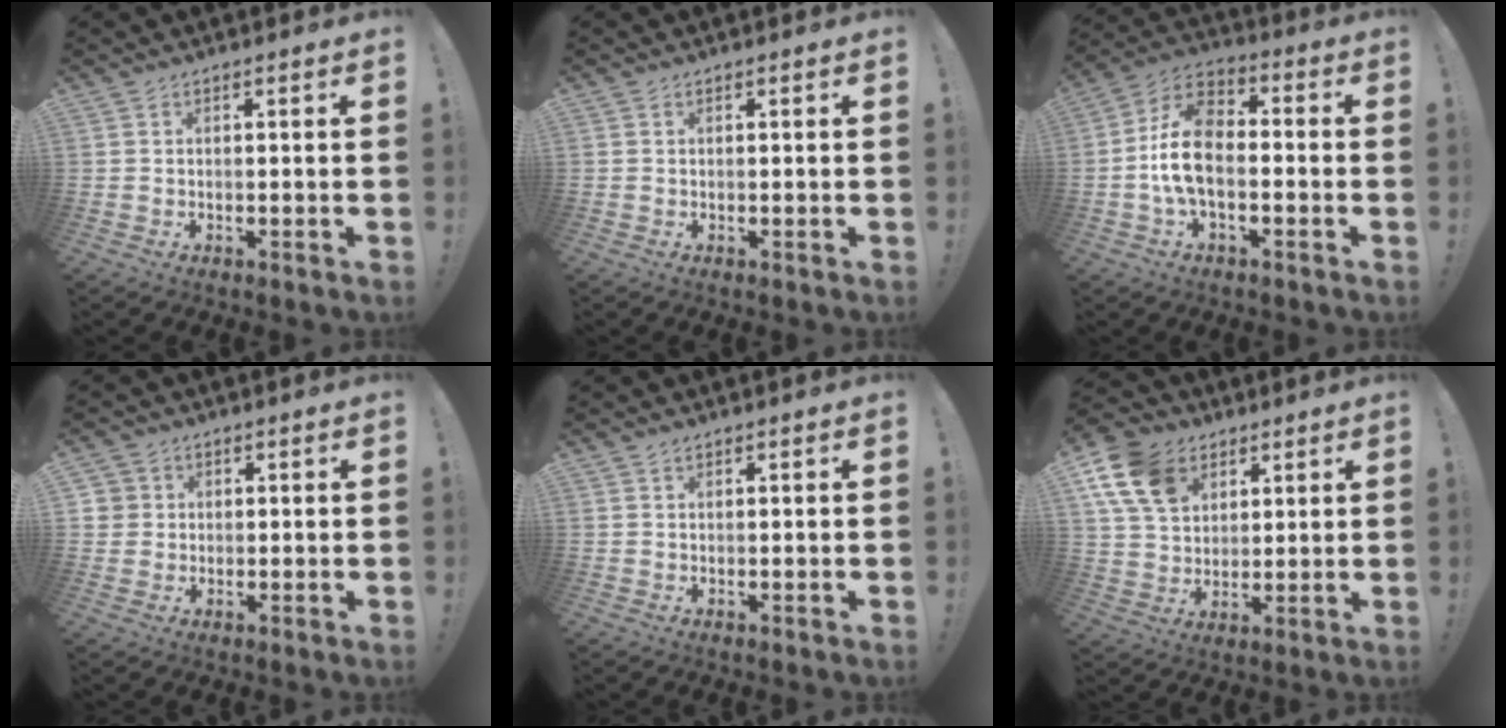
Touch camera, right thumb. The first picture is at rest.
{"total": 0.0}
{"total": 13.1, "force": [-2.8, 7.9, 10.1], "torque": [-0.190, 0.023, -0.048]}
{"total": 3.3, "force": [1.0, 3.2, 0.3], "torque": [0.003, -0.001, 0.016]}
{"total": 0.6, "force": [0.5, 0.2, 0.2], "torque": [-0.005, -0.001, 0.010]}
{"total": 15.3, "force": [7.1, 11.2, 7.6], "torque": [-0.132, -0.023, 0.144]}